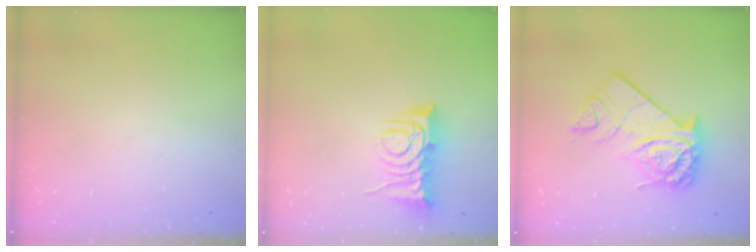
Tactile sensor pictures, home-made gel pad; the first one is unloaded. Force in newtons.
{"total": 8.8, "press": 8.8, "slide": 0.4}
{"total": 18.2, "press": 18.1, "slide": 1.6}